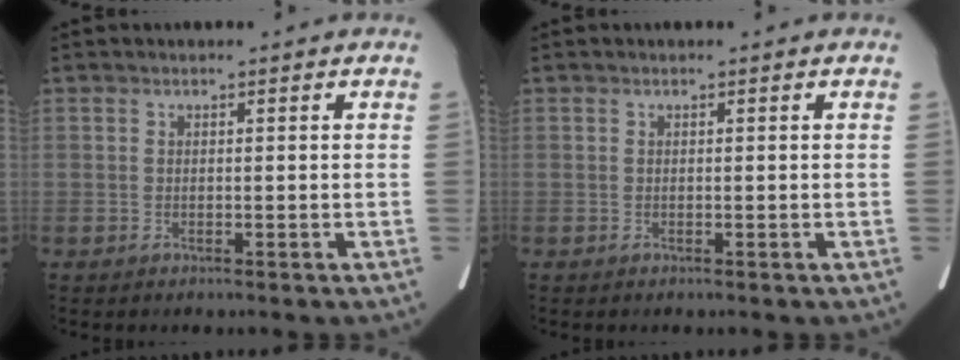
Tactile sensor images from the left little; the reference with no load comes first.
{"total": 0.0}